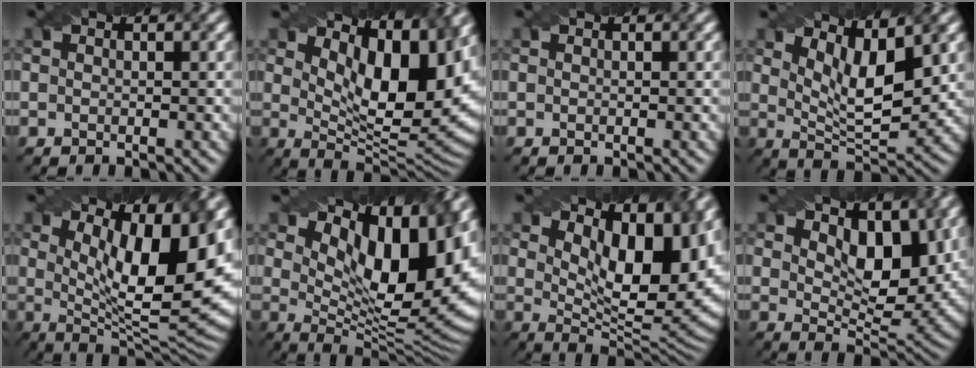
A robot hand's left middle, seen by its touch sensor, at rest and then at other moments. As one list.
[{"total": 12.0, "force": [5.0, 4.8, 9.9], "torque": [-0.141, -0.003, 0.083]}, {"total": 0.0}, {"total": 6.2, "force": [3.1, 2.1, 5.0], "torque": [-0.087, -0.008, 0.054]}, {"total": 13.0, "force": [4.2, 4.0, 11.6], "torque": [-0.158, -0.011, 0.073]}, {"total": 14.9, "force": [5.9, 6.5, 12.0], "torque": [-0.166, 0.004, 0.109]}, {"total": 11.7, "force": [4.8, 4.8, 9.5], "torque": [-0.130, -0.003, 0.077]}, {"total": 6.5, "force": [2.9, 3.2, 4.9], "torque": [-0.078, -0.016, 0.049]}]